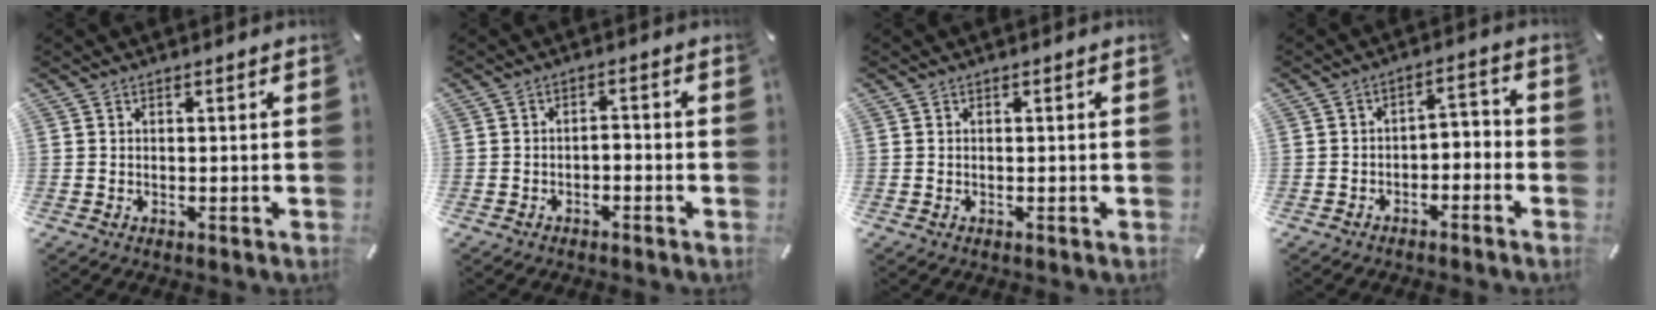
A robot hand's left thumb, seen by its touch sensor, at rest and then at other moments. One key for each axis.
{"total": 2.1, "fx": -1.7, "fy": 0.9, "fz": 1.0, "tx": -0.021, "ty": 0.011, "tz": -0.034}
{"total": 0.0}
{"total": 4.1, "fx": -3.4, "fy": 1.9, "fz": 1.2, "tx": -0.020, "ty": 0.021, "tz": -0.068}